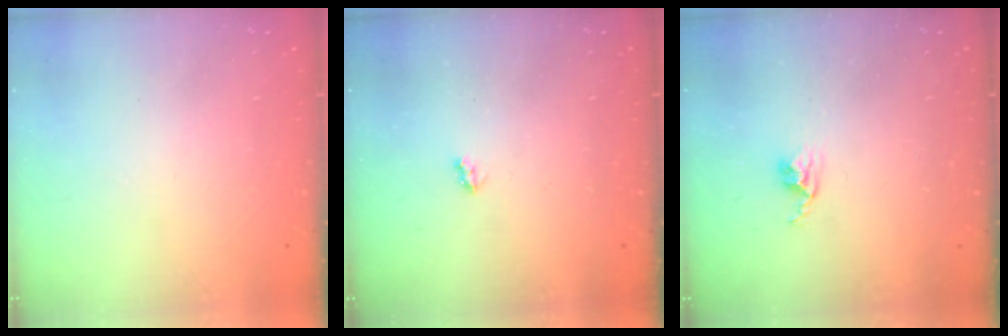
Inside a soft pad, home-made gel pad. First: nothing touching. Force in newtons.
{"total": 2.7, "press": 2.7, "slide": 0.4}
{"total": 2.8, "press": 2.7, "slide": 0.4}